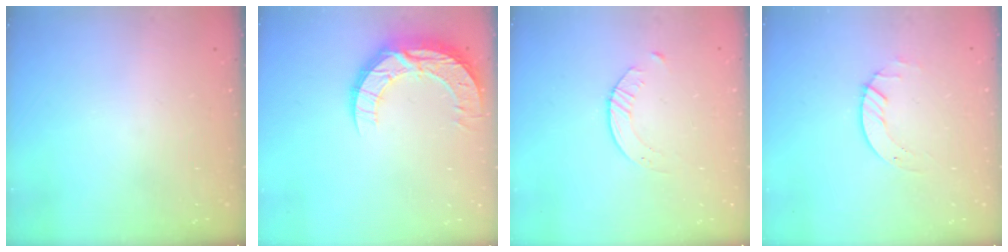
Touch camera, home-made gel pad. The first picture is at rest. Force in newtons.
{"total": 12.9, "press": 12.9, "slide": 1.1}
{"total": 2.1, "press": 2.0, "slide": 0.3}
{"total": 2.7, "press": 2.7, "slide": 0.3}